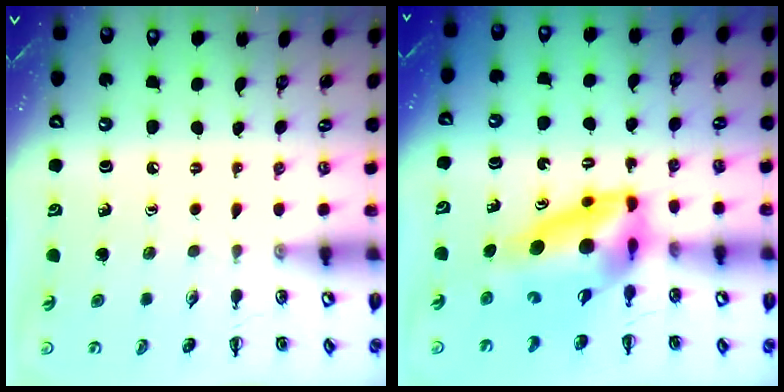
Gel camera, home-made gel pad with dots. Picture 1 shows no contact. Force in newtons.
{"total": 10.0, "press": 9.6, "slide": 3.0}